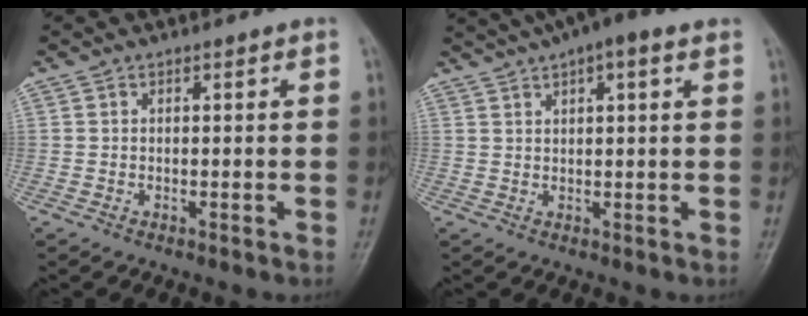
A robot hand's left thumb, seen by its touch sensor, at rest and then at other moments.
{"total": 9.5, "force": [6.0, 2.6, 6.9], "torque": [-0.103, 0.024, 0.090]}